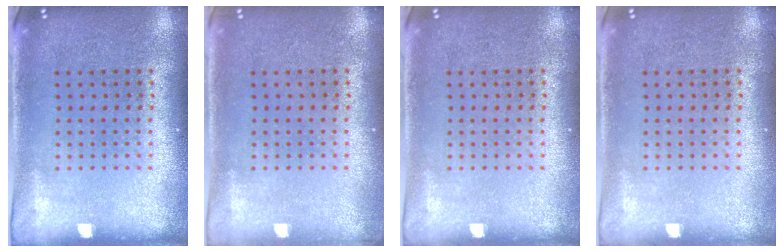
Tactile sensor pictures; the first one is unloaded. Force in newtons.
{"total": 0.5, "press": 0.5, "slide": 0.2}
{"total": 0.0}
{"total": 0.0}